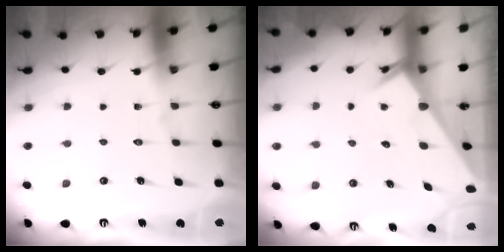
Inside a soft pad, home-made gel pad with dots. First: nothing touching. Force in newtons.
{"total": 2.2, "press": 2.2, "slide": 0.1}